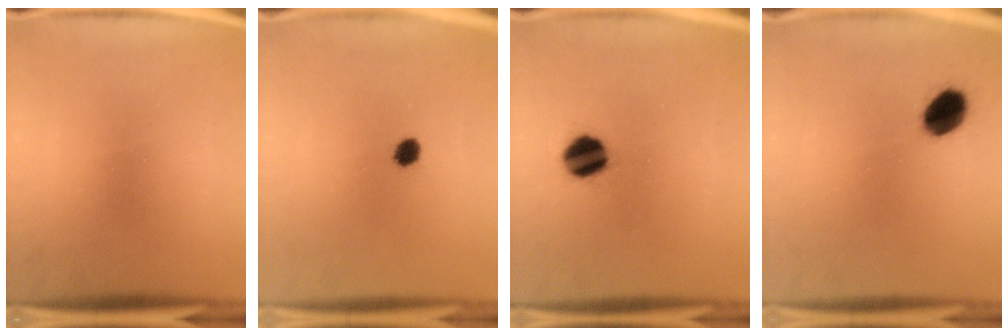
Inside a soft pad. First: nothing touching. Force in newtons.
{"total": 2.8}
{"total": 8.9}
{"total": 7.0}